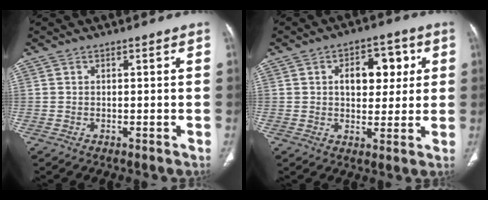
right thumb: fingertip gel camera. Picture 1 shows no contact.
{"total": 9.8, "force": [2.4, 6.3, 7.2], "torque": [-0.059, 0.006, 0.035]}